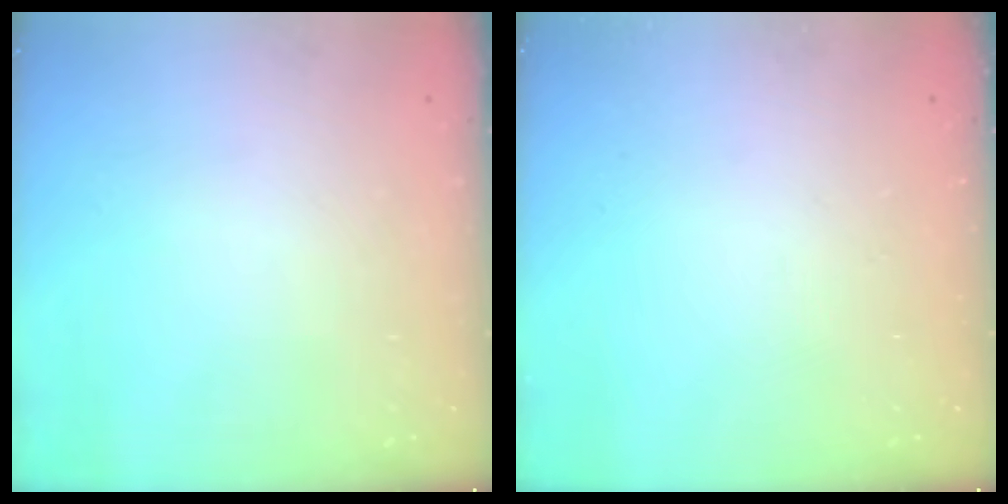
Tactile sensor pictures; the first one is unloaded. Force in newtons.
{"total": 0.0}